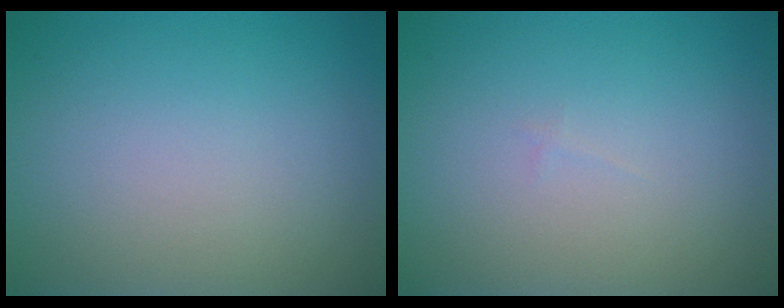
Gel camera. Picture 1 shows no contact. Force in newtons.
{"total": 0.0}